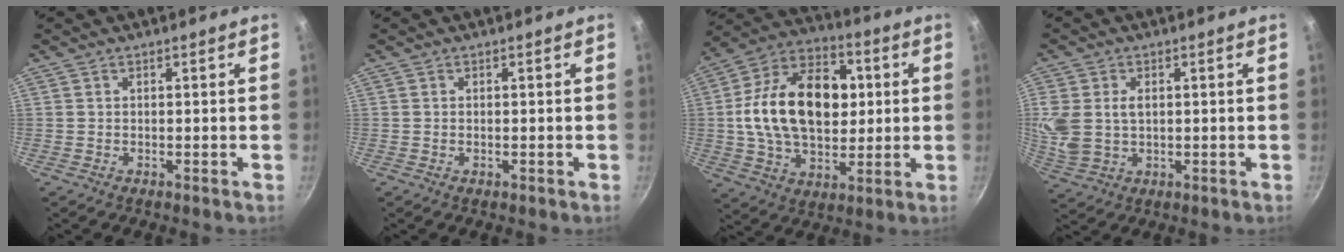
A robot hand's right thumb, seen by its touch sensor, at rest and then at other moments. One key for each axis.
{"total": 0.5, "fx": -0.1, "fy": 0.3, "fz": 0.4, "tx": -0.006, "ty": 0.002, "tz": -0.002}
{"total": 23.0, "fx": 2.4, "fy": 15.2, "fz": 17.0, "tx": -0.260, "ty": 0.021, "tz": 0.032}
{"total": 8.8, "fx": 1.1, "fy": 6.2, "fz": 6.1, "tx": -0.125, "ty": -0.005, "tz": 0.027}